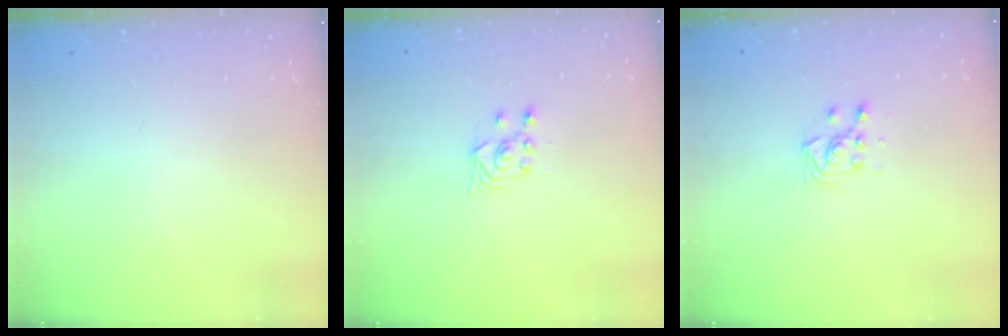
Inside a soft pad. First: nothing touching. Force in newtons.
{"total": 2.9, "press": 2.5, "slide": 1.4}
{"total": 3.5, "press": 3.4, "slide": 1.1}